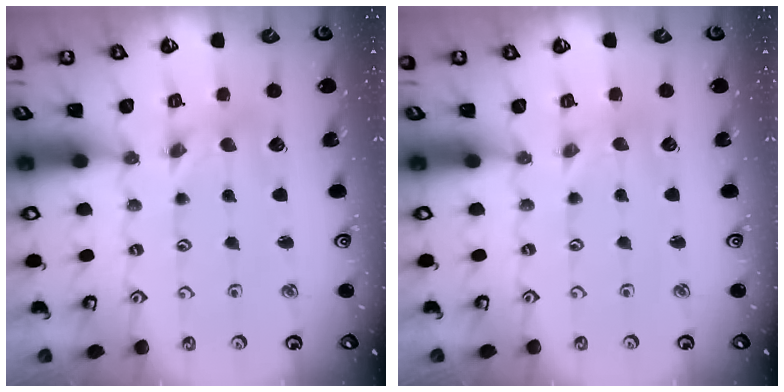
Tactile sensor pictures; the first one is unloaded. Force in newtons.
{"total": 0.0}